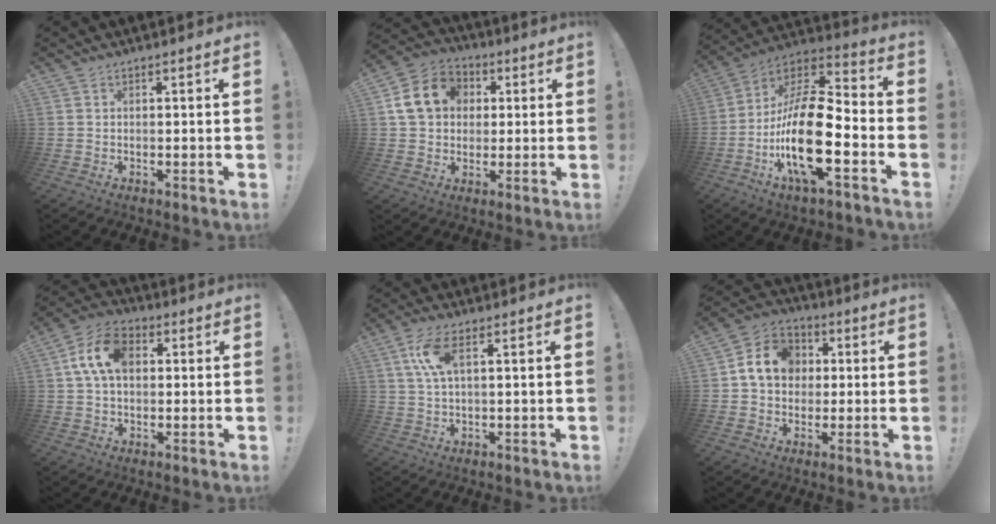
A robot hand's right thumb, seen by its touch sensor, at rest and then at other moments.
{"total": 13.9, "force": [3.3, 11.6, 7.0], "torque": [-0.104, 0.011, 0.071]}
{"total": 23.4, "force": [-6.8, 8.3, 20.8], "torque": [-0.406, 0.029, -0.115]}
{"total": 12.1, "force": [2.6, 8.0, 8.6], "torque": [-0.146, 0.016, 0.049]}
{"total": 7.5, "force": [2.5, 2.5, 6.5], "torque": [-0.118, 0.000, 0.046]}
{"total": 11.9, "force": [2.2, 10.2, 5.9], "torque": [-0.086, 0.012, 0.048]}